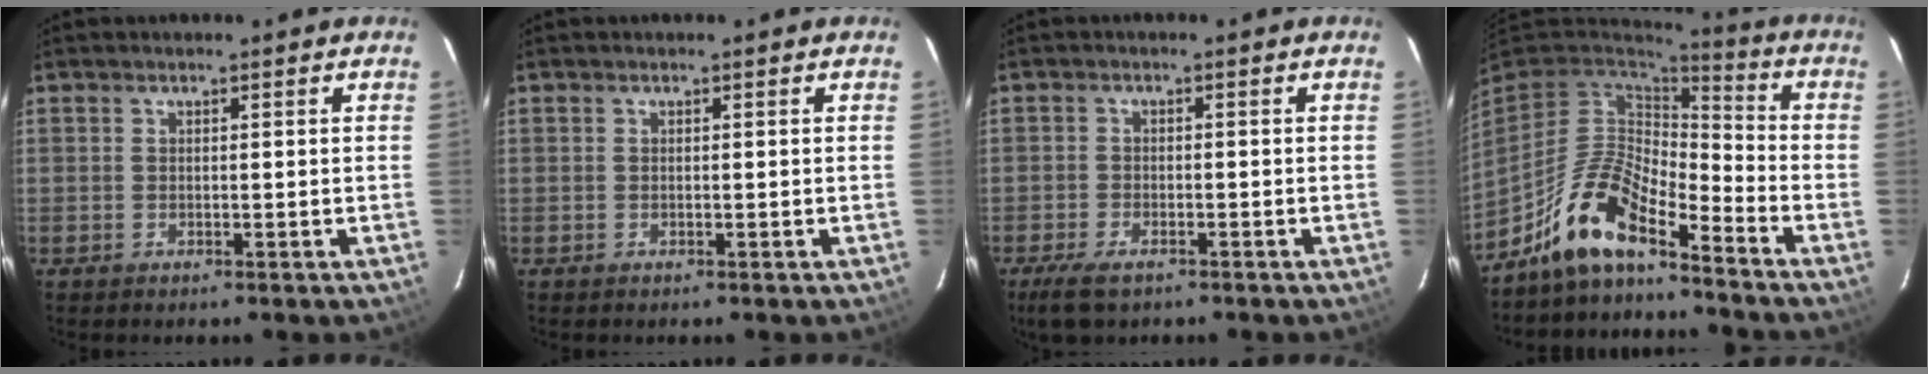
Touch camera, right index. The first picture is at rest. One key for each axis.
{"total": 0.0}
{"total": 5.1, "fx": -3.7, "fy": 2.1, "fz": 2.9, "tx": -0.079, "ty": -0.015, "tz": -0.067}
{"total": 12.6, "fx": -9.7, "fy": 3.4, "fz": 7.2, "tx": -0.150, "ty": 0.007, "tz": -0.192}